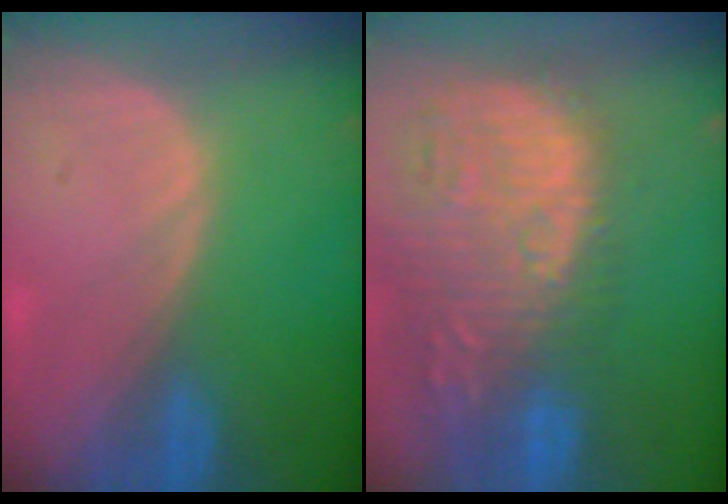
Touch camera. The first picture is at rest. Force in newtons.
{"total": 15.3, "press": 13.0, "slide": 8.1}